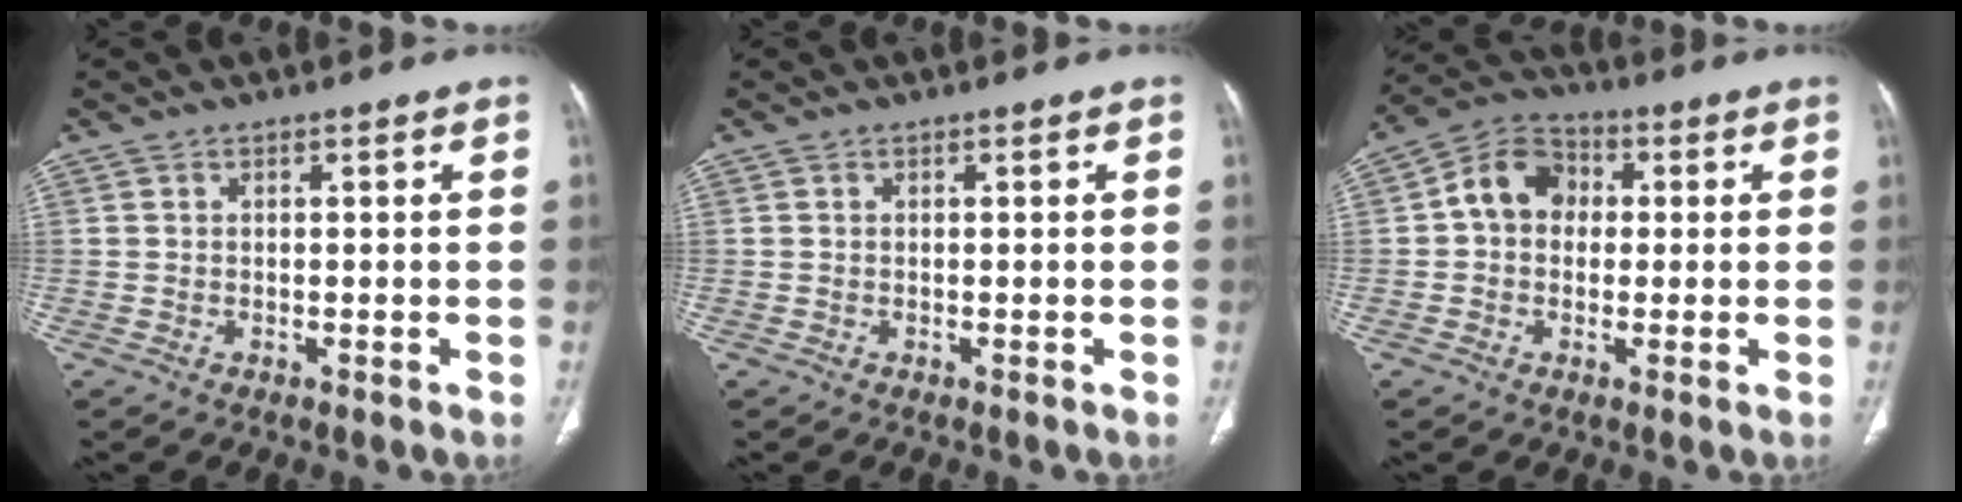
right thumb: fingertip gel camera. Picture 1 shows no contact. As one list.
[{"total": 0.0}, {"total": 9.1, "force": [1.0, 7.3, 5.3], "torque": [-0.071, 0.024, 0.002]}]